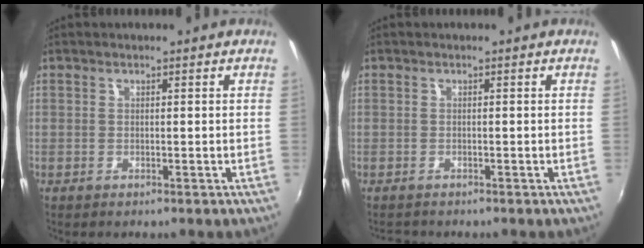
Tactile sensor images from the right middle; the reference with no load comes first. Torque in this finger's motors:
{"motor_torque": [-0.33, 0.01, -0.11, -0.01]}